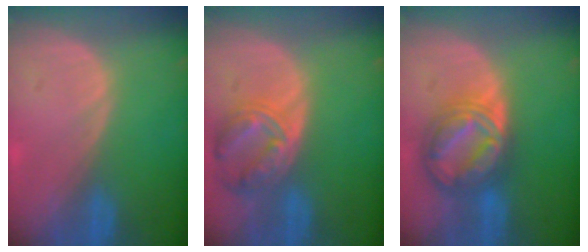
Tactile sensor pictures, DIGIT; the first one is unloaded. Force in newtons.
{"total": 8.2, "press": 7.2, "slide": 4.0}
{"total": 9.1, "press": 9.0, "slide": 0.6}